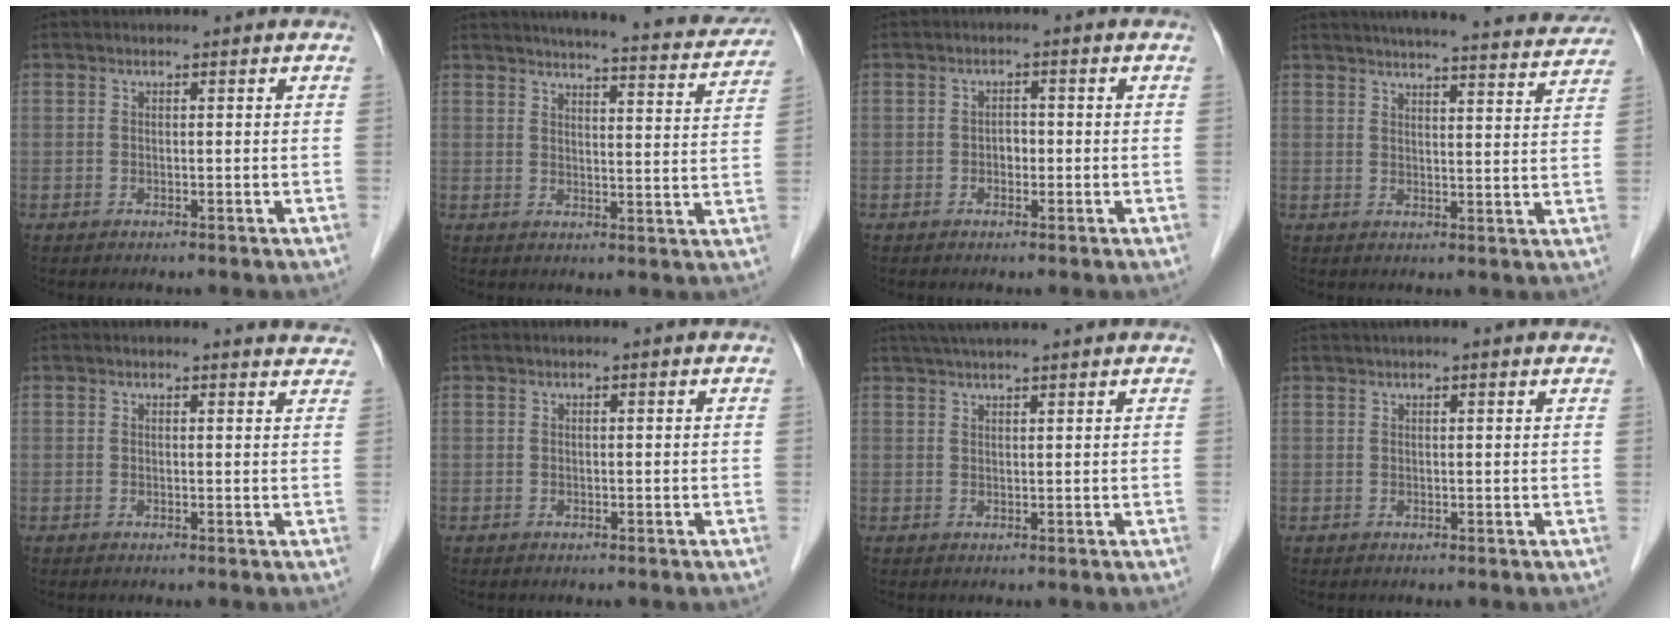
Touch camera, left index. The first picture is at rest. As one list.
[{"total": 19.4, "force": [18.0, 2.1, 7.0], "torque": [-0.088, -0.031, 0.208]}, {"total": 1.6, "force": [-0.5, 1.1, 1.1], "torque": [-0.014, 0.006, -0.008]}, {"total": 21.5, "force": [20.0, 1.8, 7.7], "torque": [-0.108, -0.017, 0.240]}, {"total": 3.8, "force": [3.8, 0.5, 0.3], "torque": [0.000, -0.013, 0.020]}, {"total": 0.0}, {"total": 7.5, "force": [6.4, 0.0, 3.9], "torque": [-0.061, 0.038, 0.095]}, {"total": 4.2, "force": [3.5, 0.1, 2.4], "torque": [-0.034, 0.032, 0.047]}]